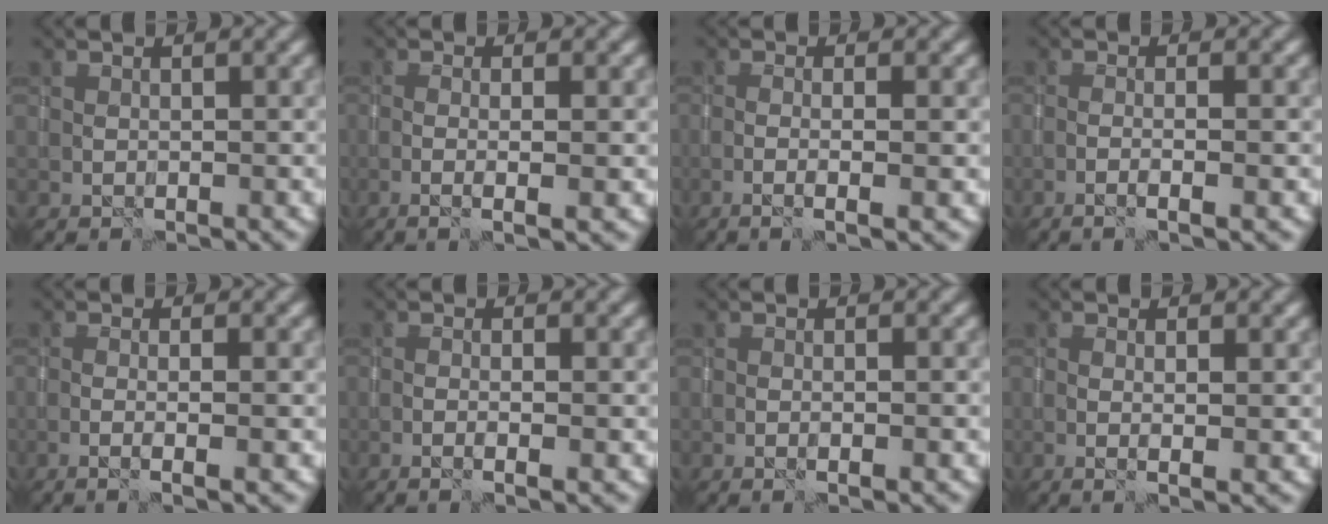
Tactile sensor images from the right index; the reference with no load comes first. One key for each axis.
{"total": 3.1, "fx": -0.6, "fy": 0.5, "fz": 3.0, "tx": -0.048, "ty": 0.001, "tz": -0.014}
{"total": 2.9, "fx": -0.8, "fy": 0.4, "fz": 2.7, "tx": -0.044, "ty": 0.003, "tz": -0.021}
{"total": 2.4, "fx": -1.0, "fy": 0.2, "fz": 2.2, "tx": -0.032, "ty": 0.008, "tz": -0.025}
{"total": 2.4, "fx": -0.7, "fy": 0.3, "fz": 2.2, "tx": -0.036, "ty": 0.003, "tz": -0.019}
{"total": 1.9, "fx": -0.7, "fy": 0.1, "fz": 1.8, "tx": -0.033, "ty": 0.002, "tz": -0.015}
{"total": 1.4, "fx": -0.5, "fy": -0.1, "fz": 1.3, "tx": -0.023, "ty": 0.005, "tz": -0.009}
{"total": 2.2, "fx": 0.0, "fy": 0.1, "fz": 2.2, "tx": -0.037, "ty": -0.002, "tz": 0.002}